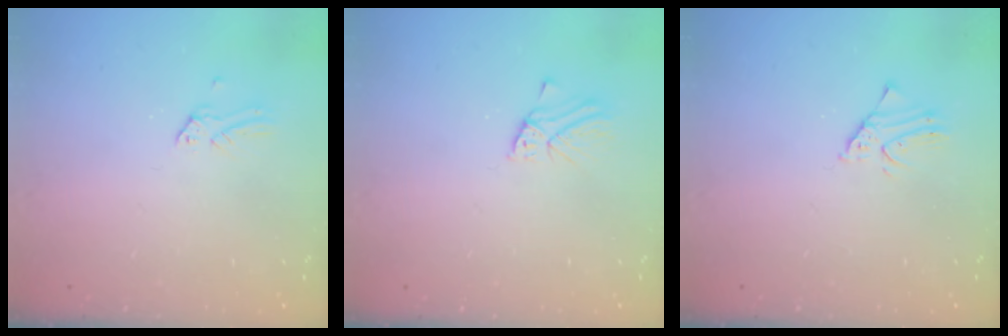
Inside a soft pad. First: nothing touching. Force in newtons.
{"total": 2.7, "press": 2.7, "slide": 0.2}
{"total": 1.6, "press": 1.6, "slide": 0.1}